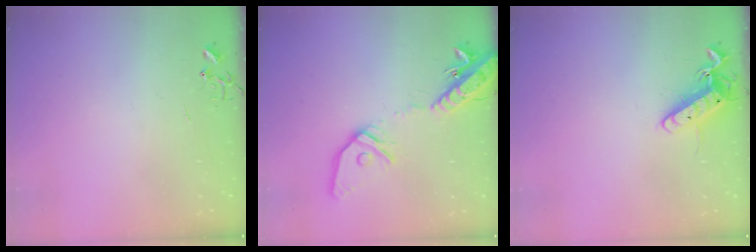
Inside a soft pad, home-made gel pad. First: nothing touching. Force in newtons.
{"total": 18.0, "press": 17.6, "slide": 3.9}
{"total": 12.3, "press": 12.2, "slide": 0.9}